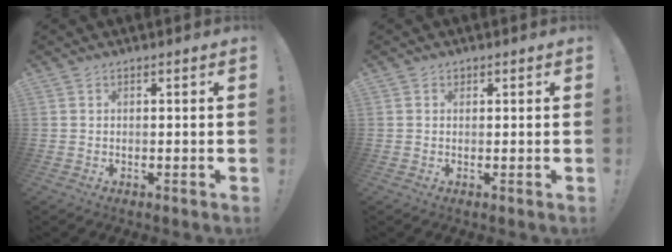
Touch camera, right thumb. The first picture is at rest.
{"total": 0.8, "force": [0.6, 0.5, 0.1], "torque": [0.004, -0.003, 0.010]}